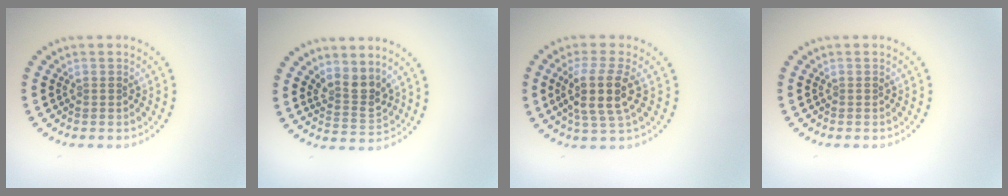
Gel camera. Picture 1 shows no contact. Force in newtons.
{"total": 2.7, "press": 2.2, "slide": 1.6}
{"total": 4.1, "press": 3.4, "slide": 2.2}
{"total": 0.0}